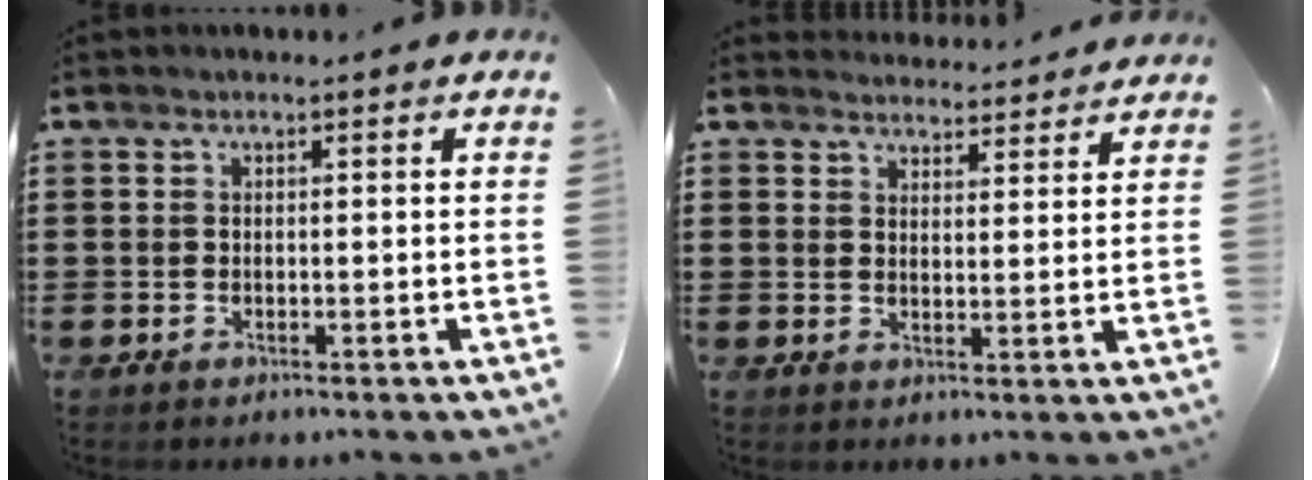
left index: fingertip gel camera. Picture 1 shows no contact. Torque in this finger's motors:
{"motor_torque": [1.46, -0.68, 0.04, -0.01]}